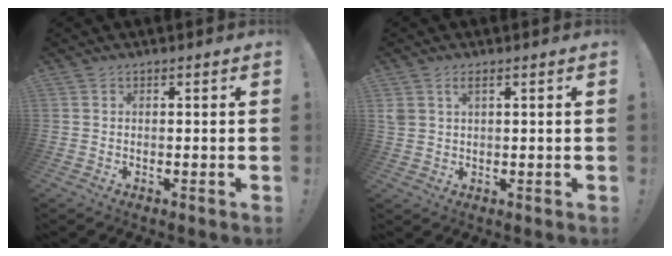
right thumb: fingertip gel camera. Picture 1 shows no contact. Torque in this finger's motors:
{"motor_torque": [0.16, 0.52, 0.24, 0.14, 0.00]}